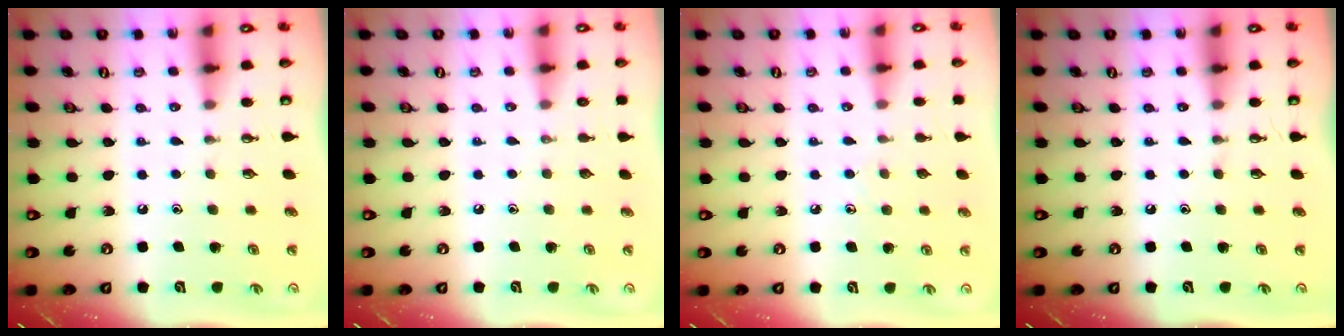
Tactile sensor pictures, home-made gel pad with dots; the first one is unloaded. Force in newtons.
{"total": 0.0}
{"total": 3.8, "press": 3.7, "slide": 0.4}
{"total": 0.0}